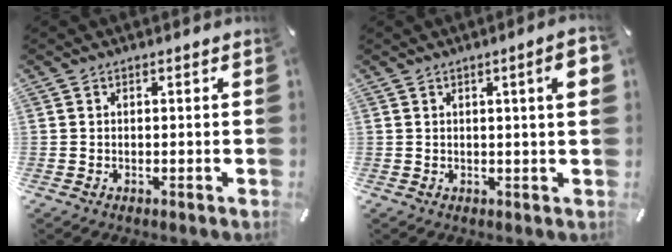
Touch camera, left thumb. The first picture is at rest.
{"total": 5.8, "force": [1.3, 0.5, 5.6], "torque": [-0.088, -0.006, 0.016]}